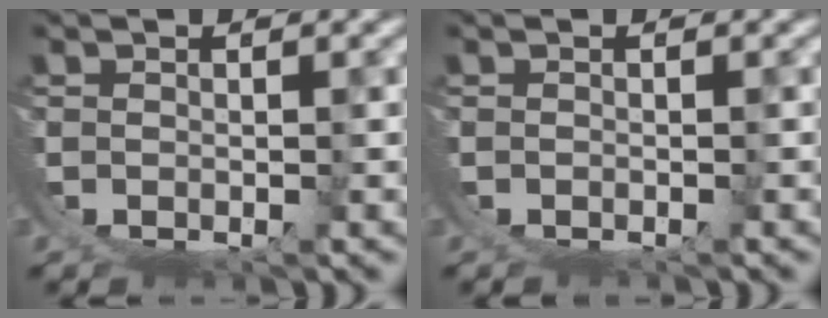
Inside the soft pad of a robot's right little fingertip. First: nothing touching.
{"total": 0.6, "force": [0.1, -0.5, -0.2], "torque": [0.005, 0.002, 0.001]}